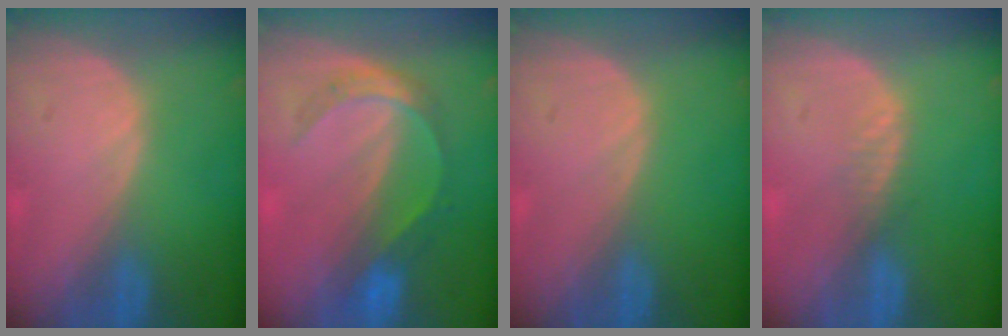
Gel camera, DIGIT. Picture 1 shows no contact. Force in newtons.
{"total": 5.3, "press": 5.0, "slide": 1.7}
{"total": 0.0}
{"total": 1.4, "press": 1.3, "slide": 0.2}